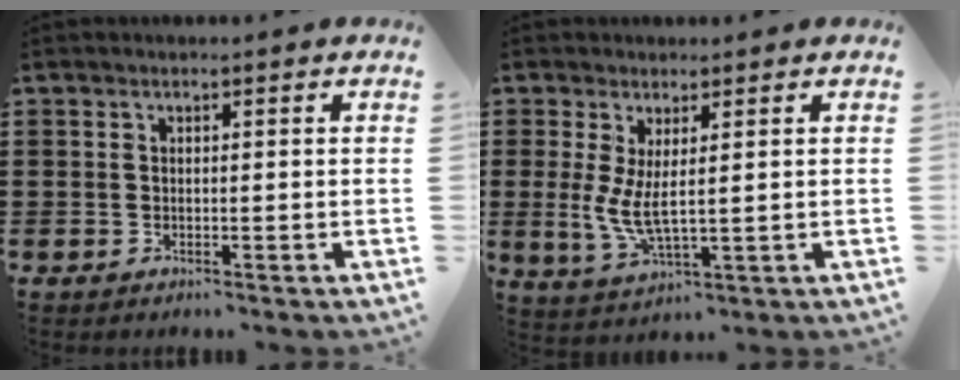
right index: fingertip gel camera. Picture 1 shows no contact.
{"total": 4.6, "force": [1.0, 1.0, 4.4], "torque": [-0.111, -0.014, 0.014]}